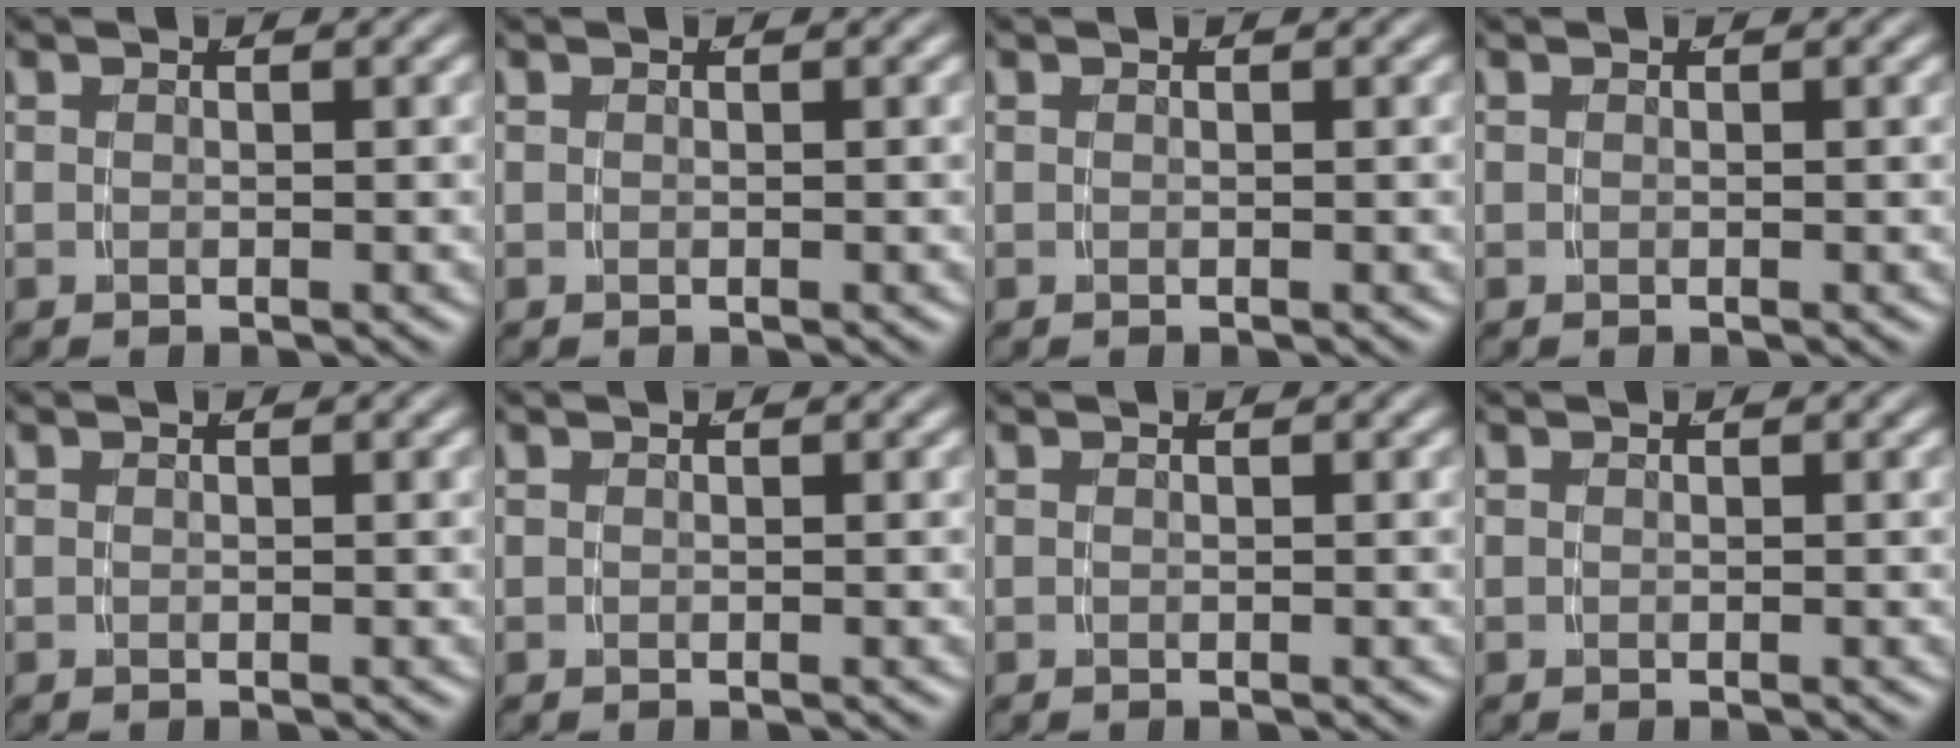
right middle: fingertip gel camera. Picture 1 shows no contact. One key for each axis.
{"total": 0.0}
{"total": 0.0}
{"total": 0.0}
{"total": 0.0}
{"total": 0.0}
{"total": 0.0}
{"total": 0.0}